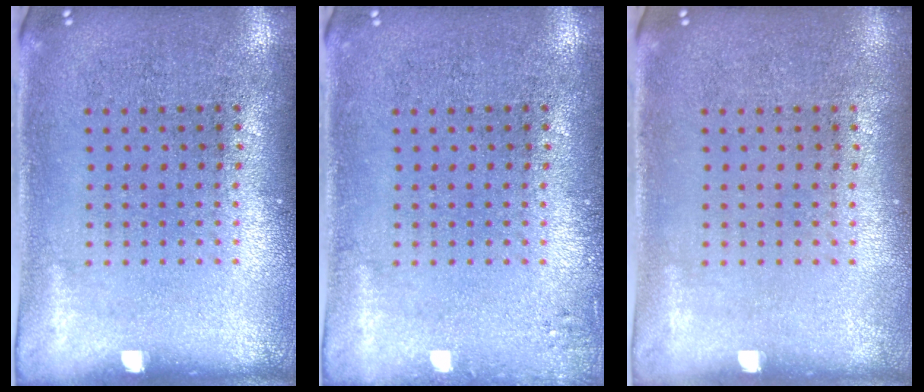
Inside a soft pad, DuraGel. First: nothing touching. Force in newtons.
{"total": 1.0, "press": 1.0, "slide": 0.2}
{"total": 0.0}